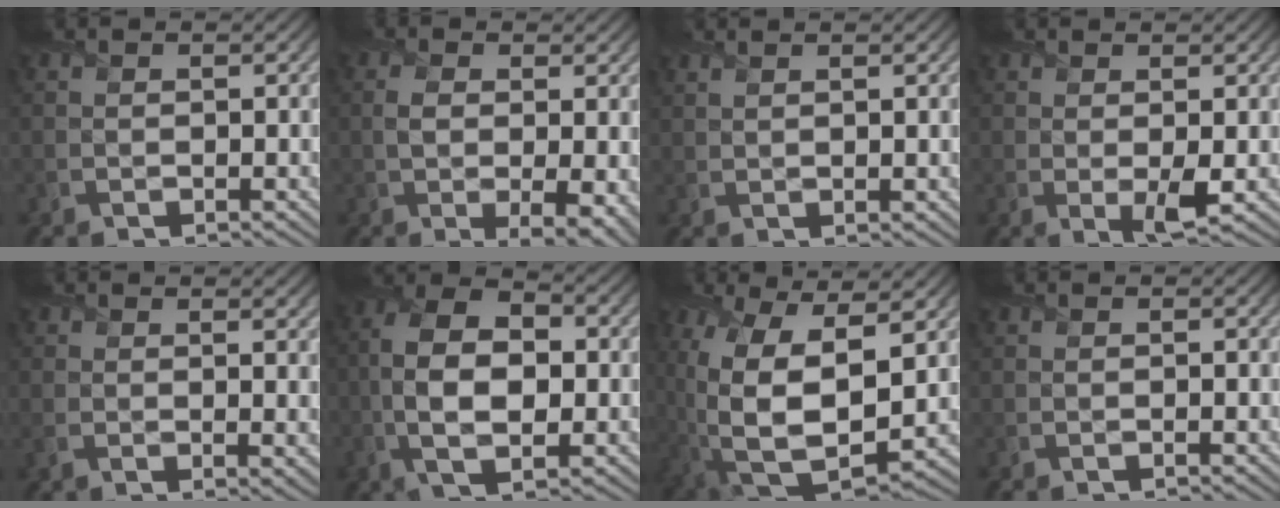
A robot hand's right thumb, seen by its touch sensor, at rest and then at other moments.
{"total": 6.6, "force": [-0.4, 3.1, 5.8], "torque": [-0.109, -0.011, 0.000]}
{"total": 1.6, "force": [1.1, 0.2, 1.0], "torque": [-0.023, 0.001, 0.019]}
{"total": 2.4, "force": [0.3, 0.4, 2.3], "torque": [-0.047, -0.006, 0.008]}
{"total": 4.2, "force": [0.6, 1.1, 4.0], "torque": [-0.065, -0.007, 0.011]}
{"total": 10.8, "force": [-0.9, 6.0, 8.9], "torque": [-0.191, 0.000, -0.020]}
{"total": 16.1, "force": [0.9, 8.6, 13.6], "torque": [-0.263, -0.035, 0.039]}
{"total": 0.0}